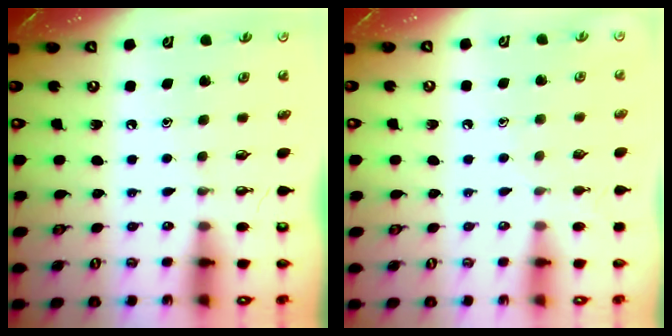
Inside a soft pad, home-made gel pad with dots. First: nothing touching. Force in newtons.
{"total": 3.3, "press": 3.2, "slide": 0.3}